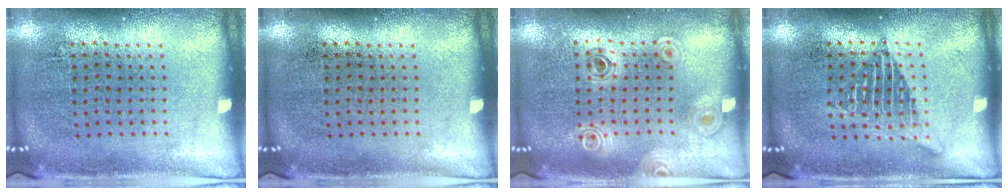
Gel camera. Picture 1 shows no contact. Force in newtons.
{"total": 0.0}
{"total": 0.8, "press": 0.8, "slide": 0.0}
{"total": 2.4, "press": 2.4, "slide": 0.2}